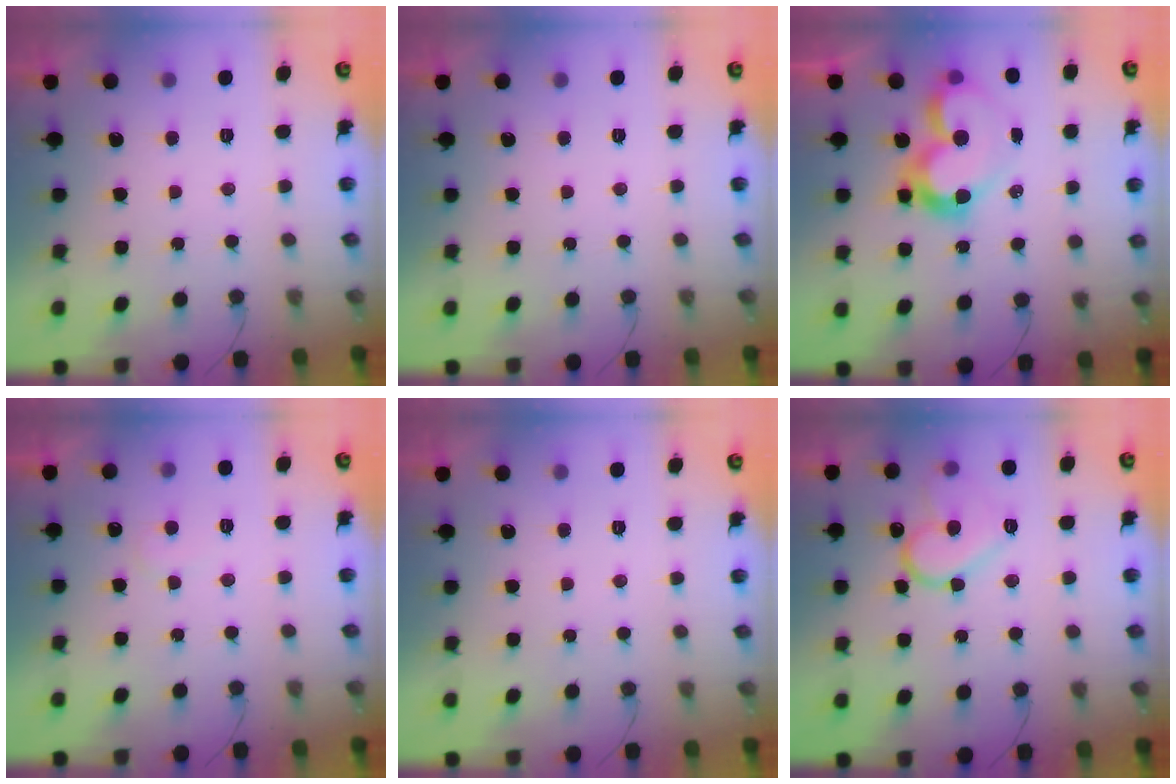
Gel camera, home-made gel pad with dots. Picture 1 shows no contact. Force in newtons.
{"total": 0.0}
{"total": 11.4, "press": 10.9, "slide": 3.2}
{"total": 5.1, "press": 5.1, "slide": 0.3}
{"total": 0.0}
{"total": 13.7, "press": 13.7, "slide": 0.9}